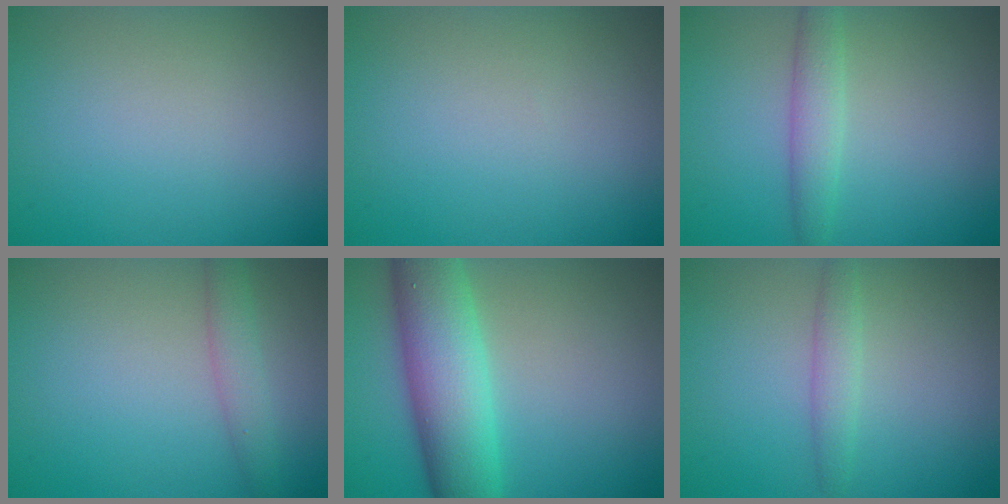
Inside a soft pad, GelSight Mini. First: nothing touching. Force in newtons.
{"total": 0.0}
{"total": 2.4, "press": 2.4, "slide": 0.1}
{"total": 2.2, "press": 2.2, "slide": 0.1}
{"total": 8.6, "press": 8.6, "slide": 0.4}
{"total": 1.8, "press": 1.8, "slide": 0.1}